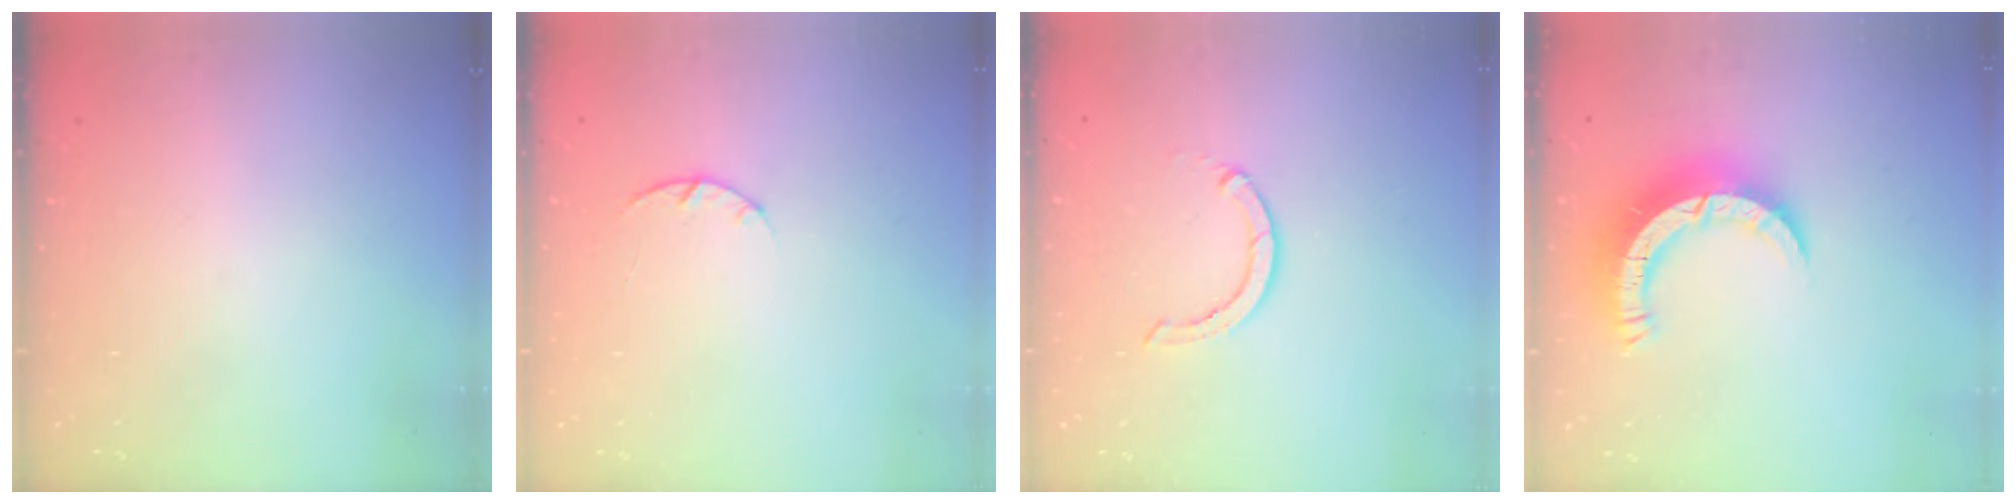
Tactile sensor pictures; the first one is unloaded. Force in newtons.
{"total": 3.2, "press": 3.2, "slide": 0.5}
{"total": 2.9, "press": 2.9, "slide": 0.1}
{"total": 10.6, "press": 10.5, "slide": 1.4}